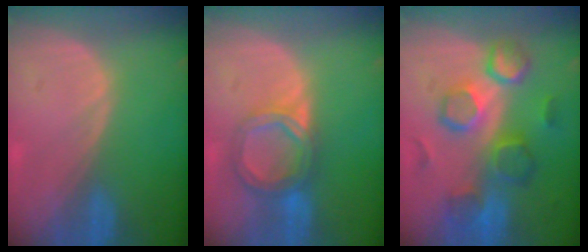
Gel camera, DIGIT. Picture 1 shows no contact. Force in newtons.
{"total": 6.4, "press": 5.7, "slide": 3.0}
{"total": 9.9, "press": 9.4, "slide": 3.1}